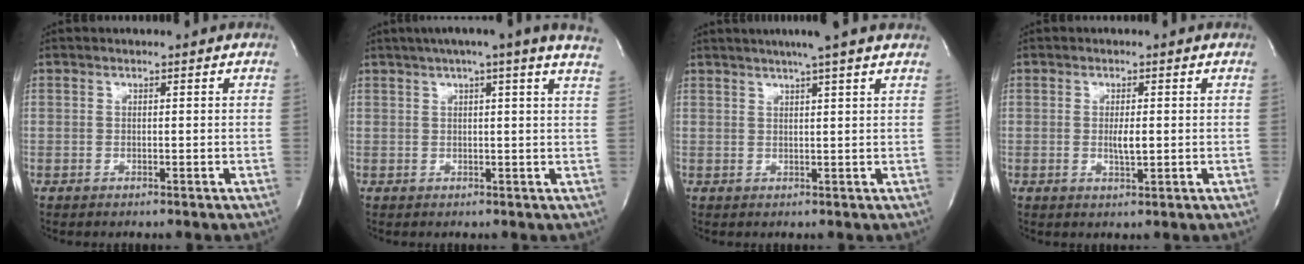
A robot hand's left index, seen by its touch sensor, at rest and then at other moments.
{"total": 13.5, "force": [10.6, -0.5, 8.4], "torque": [-0.130, 0.025, 0.119]}
{"total": 7.2, "force": [5.7, -0.8, 4.3], "torque": [-0.066, 0.019, 0.069]}
{"total": 2.5, "force": [-0.1, 0.5, 2.4], "torque": [-0.047, -0.003, -0.001]}